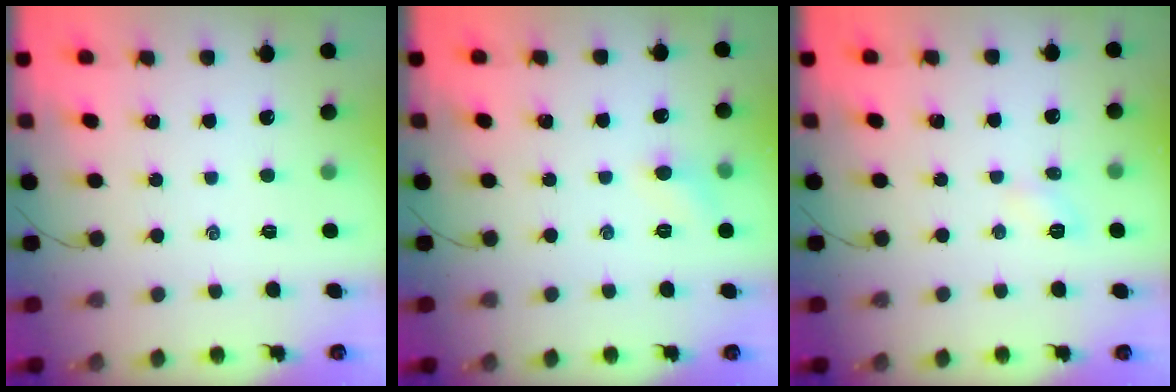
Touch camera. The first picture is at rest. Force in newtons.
{"total": 5.2, "press": 4.9, "slide": 1.6}
{"total": 3.9, "press": 3.6, "slide": 1.3}